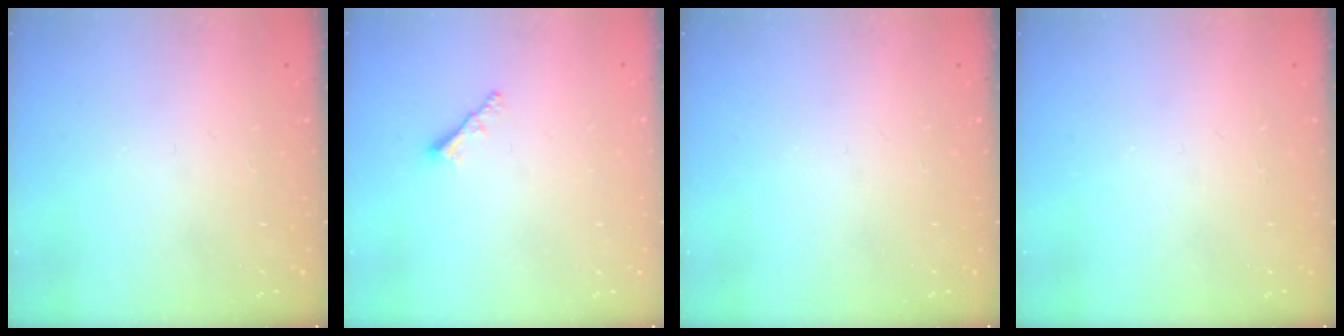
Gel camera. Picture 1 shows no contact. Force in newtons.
{"total": 2.1, "press": 2.0, "slide": 0.5}
{"total": 0.0}
{"total": 0.0}